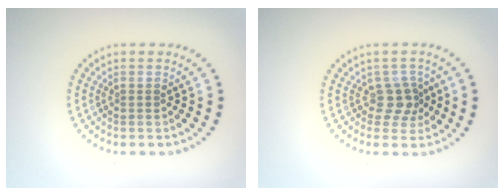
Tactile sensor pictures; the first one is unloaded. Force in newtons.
{"total": 2.3, "press": 1.9, "slide": 1.4}